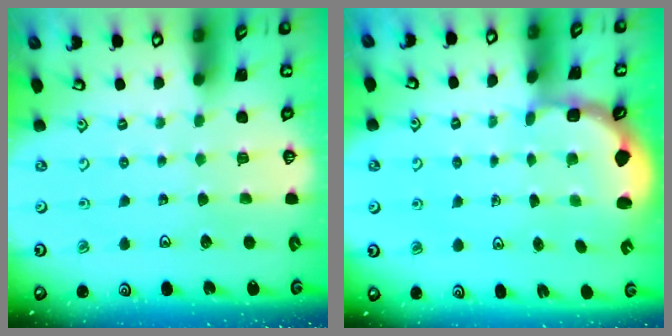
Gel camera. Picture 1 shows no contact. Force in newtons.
{"total": 2.7, "press": 2.1, "slide": 1.7}